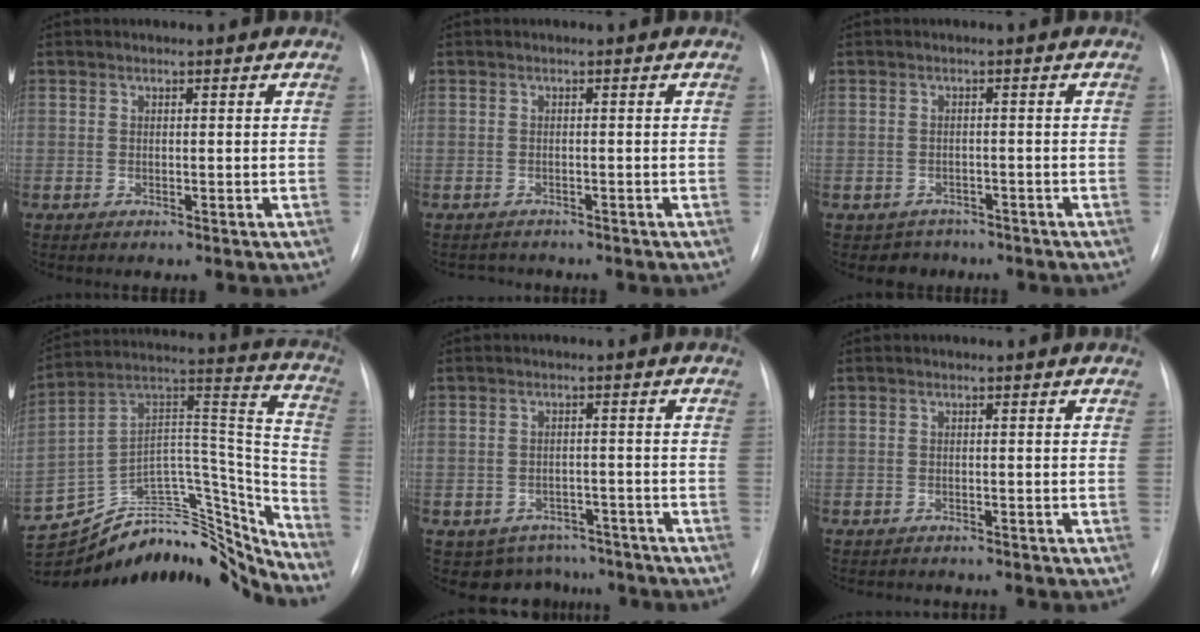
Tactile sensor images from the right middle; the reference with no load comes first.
{"total": 1.7, "force": [-1.6, 0.6, -0.4], "torque": [0.006, -0.004, -0.023]}
{"total": 3.1, "force": [-2.3, 2.0, -0.5], "torque": [0.003, 0.009, -0.032]}
{"total": 27.1, "force": [-25.1, 7.7, 6.8], "torque": [-0.099, 0.073, -0.374]}
{"total": 6.9, "force": [-5.8, 3.7, -0.4], "torque": [0.014, 0.023, -0.071]}
{"total": 2.7, "force": [-2.6, 0.7, 0.4], "torque": [-0.003, -0.006, -0.033]}